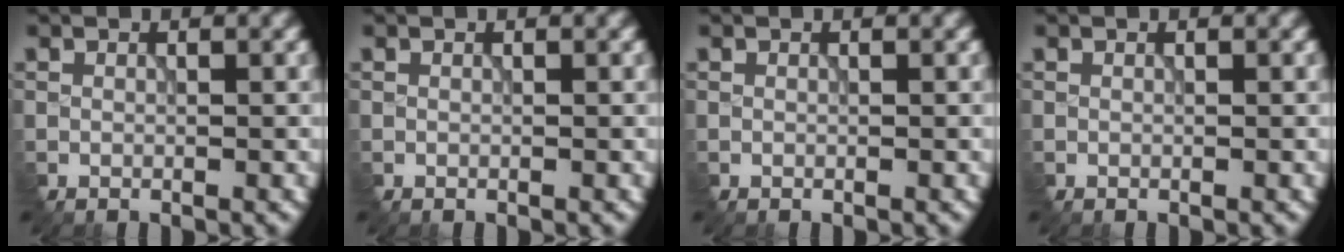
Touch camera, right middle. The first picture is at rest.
{"total": 0.0}
{"total": 0.0}
{"total": 0.0}